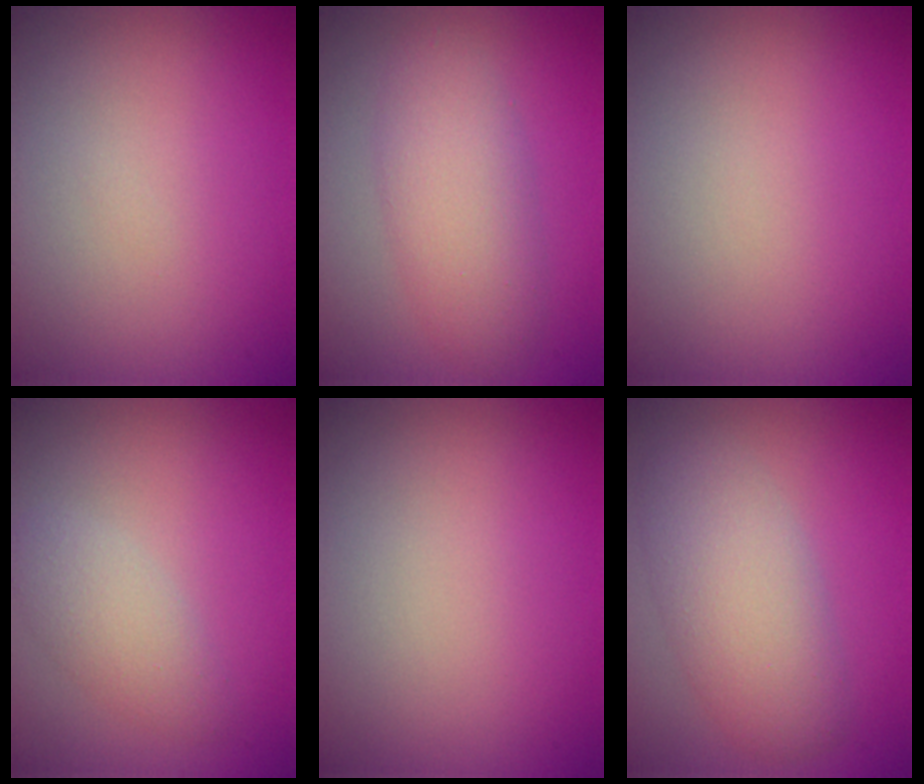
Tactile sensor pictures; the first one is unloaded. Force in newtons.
{"total": 4.3, "press": 4.3, "slide": 0.0}
{"total": 0.0}
{"total": 2.4, "press": 2.4, "slide": 0.1}
{"total": 0.0}
{"total": 5.2, "press": 5.2, "slide": 0.0}